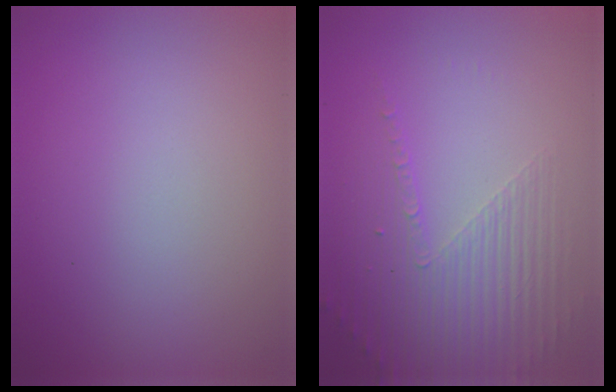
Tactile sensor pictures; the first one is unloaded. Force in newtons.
{"total": 5.3, "press": 3.1, "slide": 4.2}